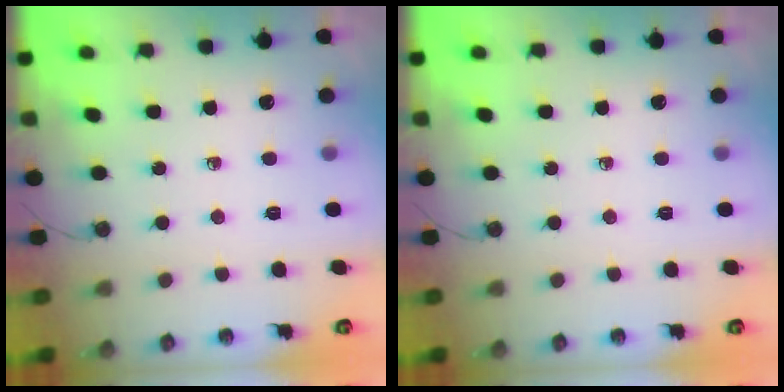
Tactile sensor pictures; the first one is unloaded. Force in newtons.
{"total": 0.0}